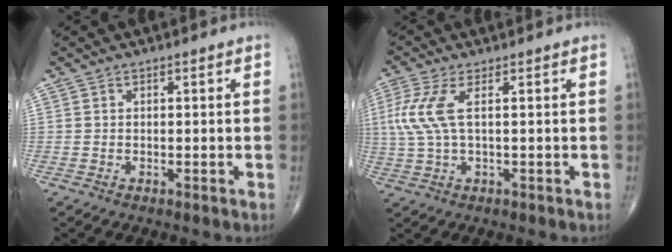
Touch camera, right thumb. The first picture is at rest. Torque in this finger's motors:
{"motor_torque": [-0.48, 0.87, 0.99, 0.23, 0.12]}